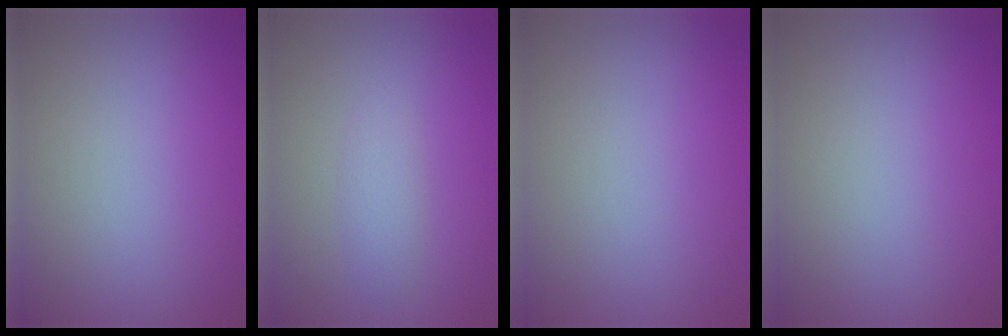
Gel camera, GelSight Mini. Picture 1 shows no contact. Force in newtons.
{"total": 1.6, "press": 1.6, "slide": 0.1}
{"total": 0.0}
{"total": 0.0}